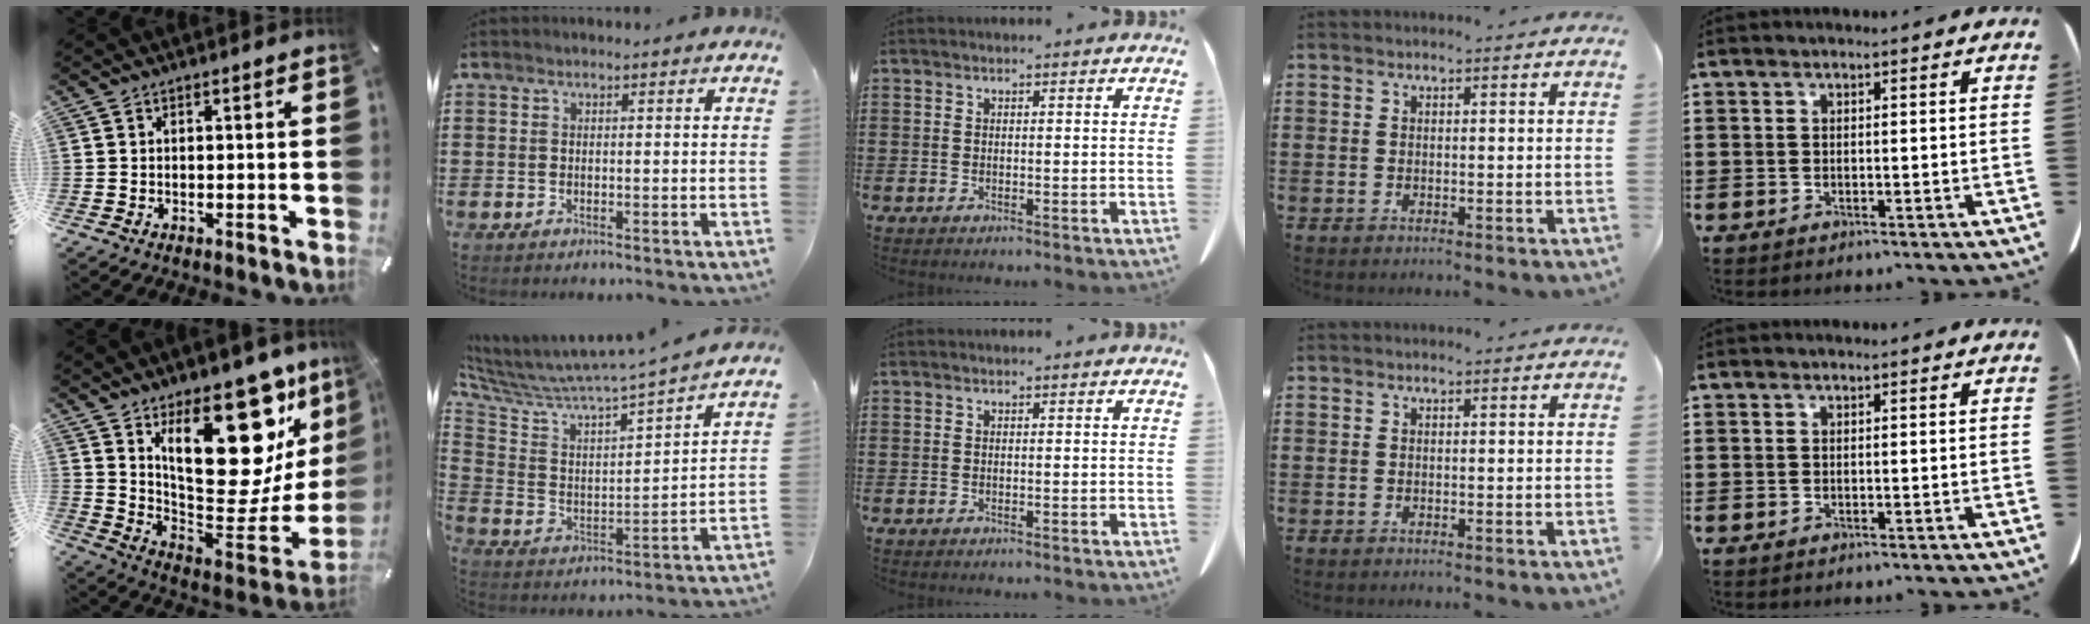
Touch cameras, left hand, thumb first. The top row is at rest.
{"thumb": {"total": 27.9, "force": [14.1, 13.6, 19.9], "torque": [-0.259, -0.106, 0.249]}, "index": {"total": 6.0, "force": [5.8, 0.0, 1.4], "torque": [-0.064, -0.061, 0.088]}}